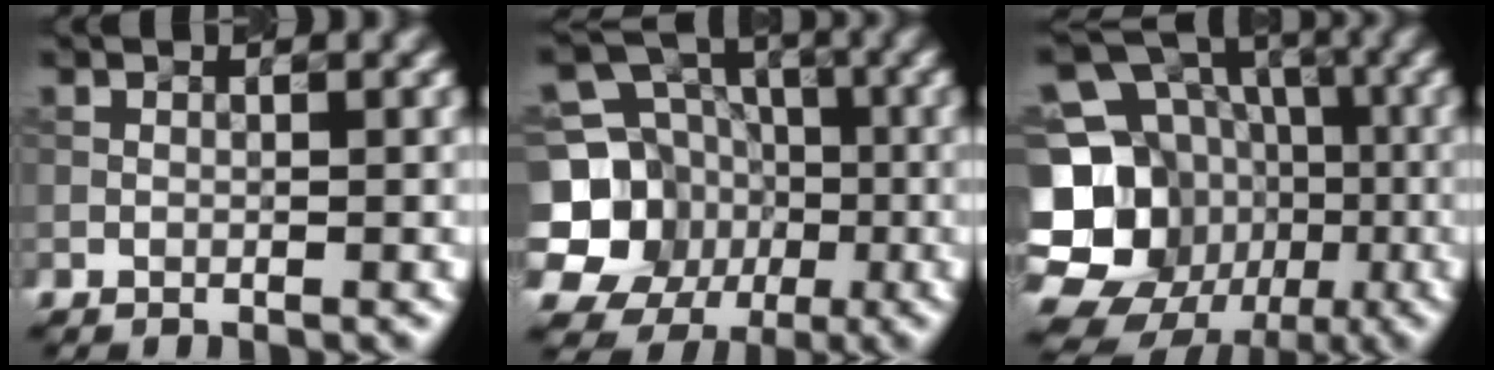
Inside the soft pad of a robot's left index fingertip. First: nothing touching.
{"total": 9.6, "force": [-1.6, 8.8, 3.5], "torque": [-0.078, -0.008, -0.059]}
{"total": 20.1, "force": [-5.4, 17.8, 7.6], "torque": [-0.181, -0.002, -0.105]}